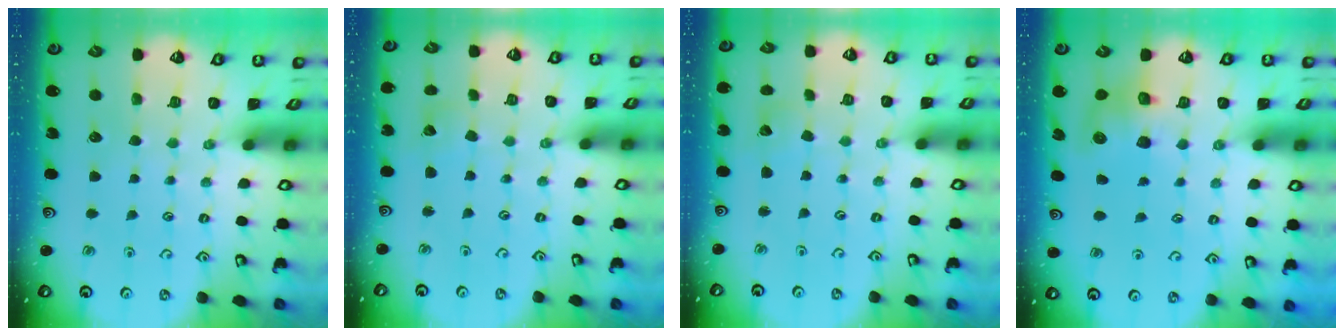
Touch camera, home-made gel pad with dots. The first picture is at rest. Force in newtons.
{"total": 3.4, "press": 3.4, "slide": 0.3}
{"total": 3.4, "press": 3.4, "slide": 0.3}
{"total": 9.1, "press": 9.0, "slide": 1.2}